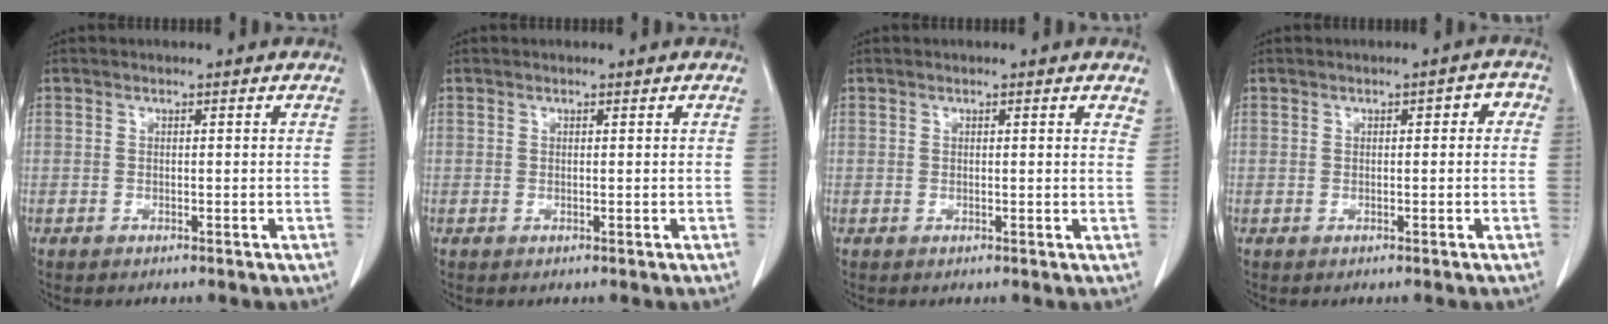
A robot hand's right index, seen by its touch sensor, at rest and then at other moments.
{"total": 0.0}
{"total": 1.5, "force": [0.9, 0.5, 1.1], "torque": [-0.015, 0.002, 0.006]}
{"total": 3.0, "force": [0.3, 1.4, 2.6], "torque": [-0.036, 0.028, 0.003]}